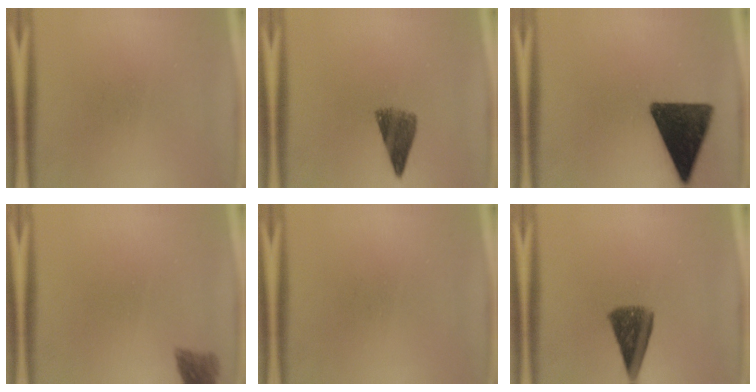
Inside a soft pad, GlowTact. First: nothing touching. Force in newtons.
{"total": 5.7}
{"total": 15.1}
{"total": 2.8}
{"total": 0.0}
{"total": 8.1}